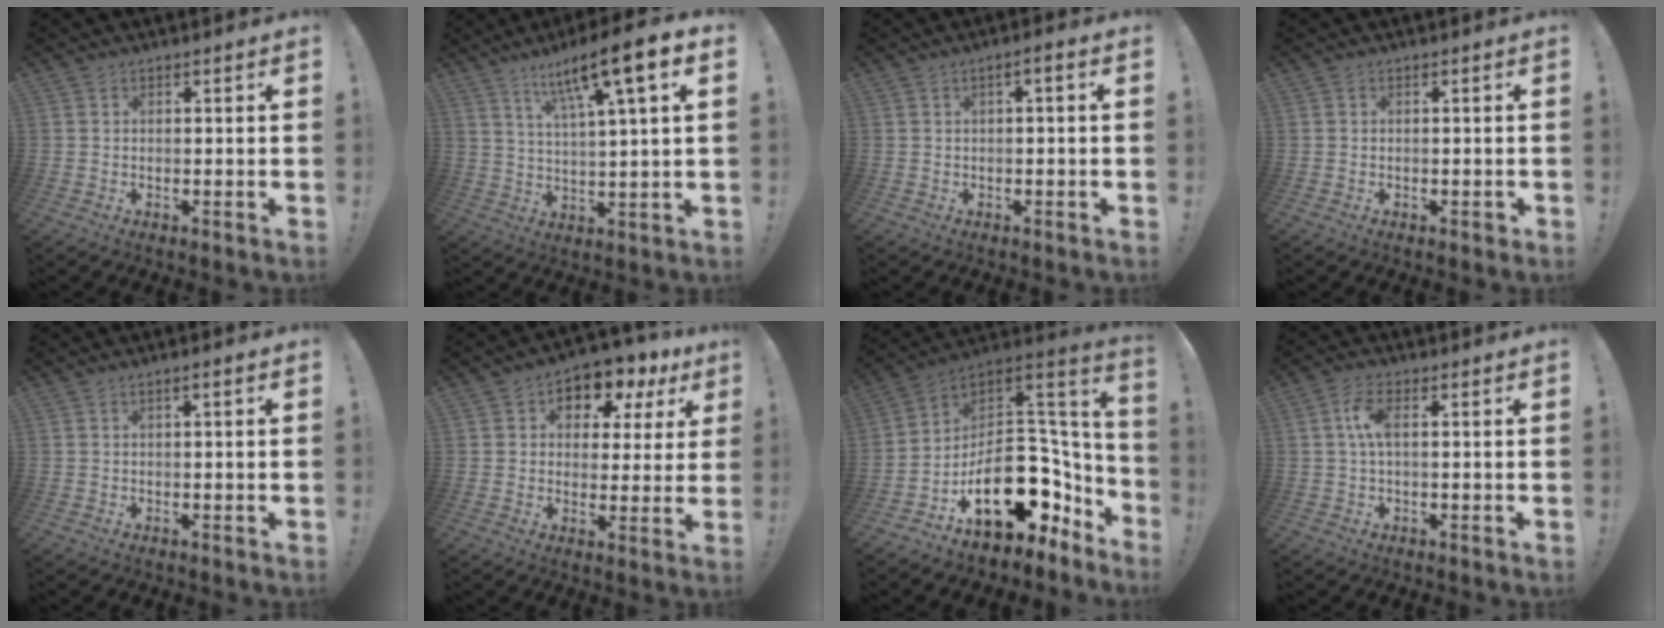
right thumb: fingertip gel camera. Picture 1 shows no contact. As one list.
[{"total": 12.4, "force": [6.9, 1.0, 10.3], "torque": [-0.171, -0.038, 0.101]}, {"total": 2.4, "force": [-0.8, 0.3, 2.2], "torque": [-0.039, 0.006, -0.015]}, {"total": 0.9, "force": [-0.3, 0.5, 0.6], "torque": [-0.009, 0.003, -0.005]}, {"total": 1.4, "force": [-0.2, 0.0, 1.3], "torque": [-0.025, 0.001, -0.005]}, {"total": 7.4, "force": [4.0, 5.3, 3.3], "torque": [-0.037, -0.034, 0.073]}, {"total": 23.9, "force": [-6.3, 15.8, 16.8], "torque": [-0.238, 0.025, -0.071]}, {"total": 5.8, "force": [0.5, 2.3, 5.3], "torque": [-0.098, 0.002, 0.009]}]